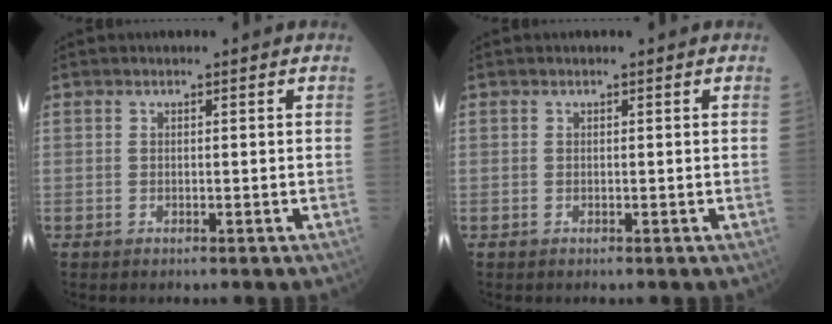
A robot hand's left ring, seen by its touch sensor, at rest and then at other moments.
{"total": 0.0}